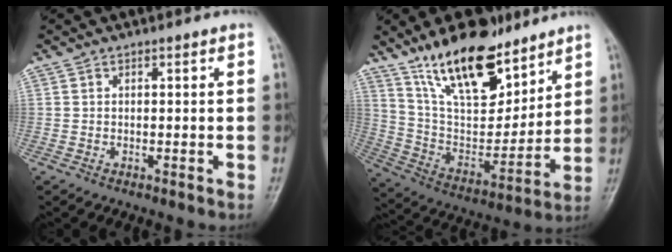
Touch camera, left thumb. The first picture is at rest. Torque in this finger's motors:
{"motor_torque": [0.65, 0.30, 1.45, -1.32, 0.43]}